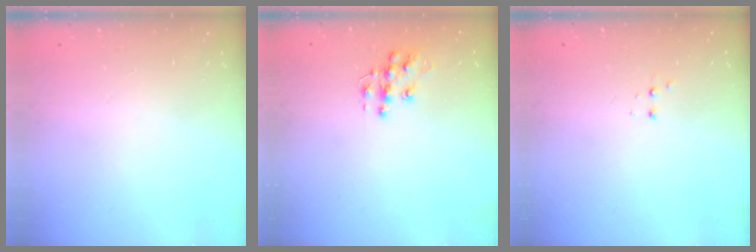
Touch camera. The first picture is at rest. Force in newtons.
{"total": 9.6, "press": 9.5, "slide": 0.5}
{"total": 2.8, "press": 2.7, "slide": 0.5}